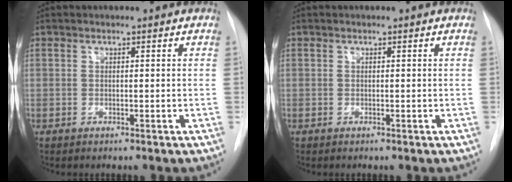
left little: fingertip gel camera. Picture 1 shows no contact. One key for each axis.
{"total": 0.0}